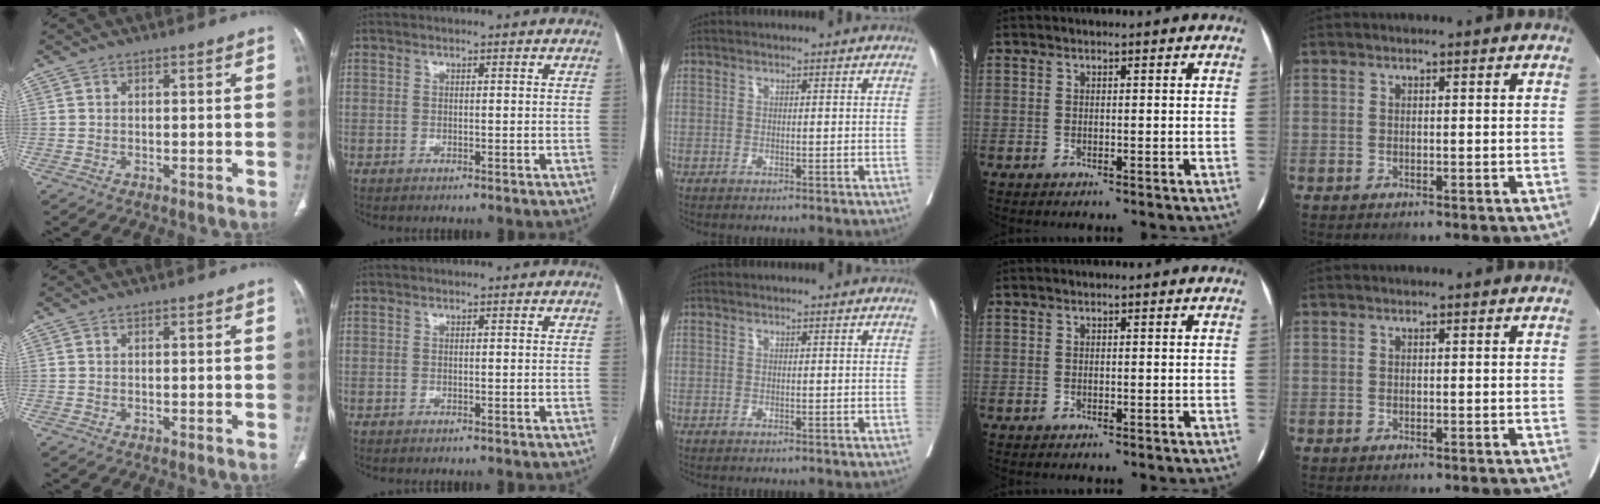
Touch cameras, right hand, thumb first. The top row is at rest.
{}